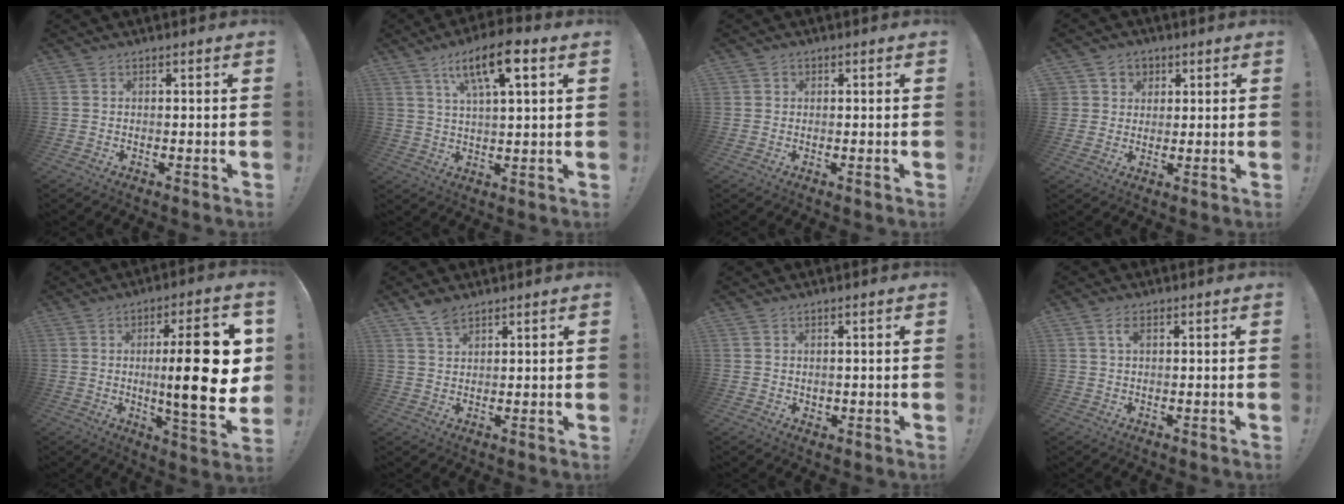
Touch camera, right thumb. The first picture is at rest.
{"total": 12.3, "force": [5.9, 3.5, 10.3], "torque": [-0.162, -0.017, 0.094]}
{"total": 1.1, "force": [0.4, 1.0, 0.1], "torque": [-0.001, 0.000, 0.007]}
{"total": 5.3, "force": [2.0, 4.9, 0.6], "torque": [-0.014, -0.013, 0.040]}
{"total": 20.5, "force": [1.3, 4.1, 20.1], "torque": [-0.291, -0.017, 0.014]}
{"total": 4.8, "force": [3.6, 1.8, 2.5], "torque": [-0.045, -0.017, 0.067]}
{"total": 1.4, "force": [0.8, 1.1, 0.2], "torque": [0.008, -0.007, 0.012]}
{"total": 2.9, "force": [1.0, 1.3, 2.3], "torque": [-0.038, 0.001, 0.015]}